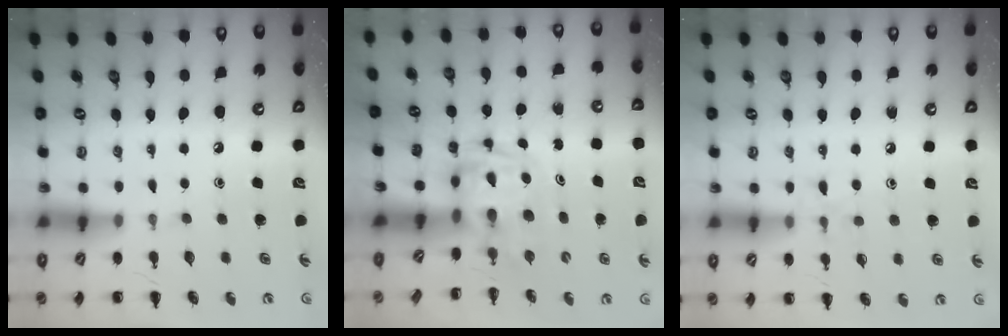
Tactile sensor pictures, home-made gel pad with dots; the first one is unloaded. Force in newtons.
{"total": 2.8, "press": 2.7, "slide": 0.5}
{"total": 6.5, "press": 6.1, "slide": 2.4}